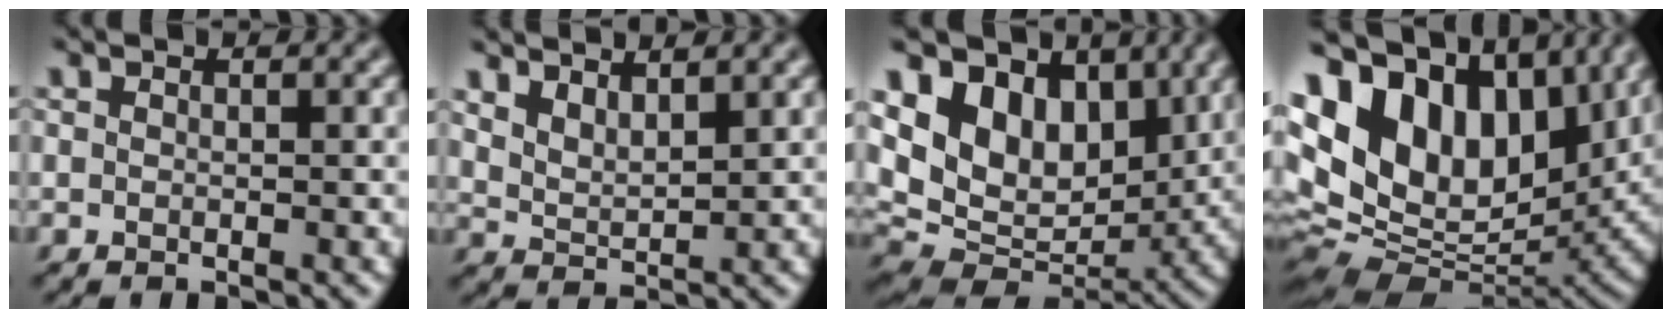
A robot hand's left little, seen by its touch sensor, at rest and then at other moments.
{"total": 3.3, "force": [2.6, 1.0, 1.7], "torque": [-0.037, 0.003, 0.052]}
{"total": 12.9, "force": [5.2, 8.6, 8.1], "torque": [-0.163, 0.019, 0.092]}
{"total": 19.5, "force": [6.0, 11.8, 14.3], "torque": [-0.272, 0.027, 0.121]}